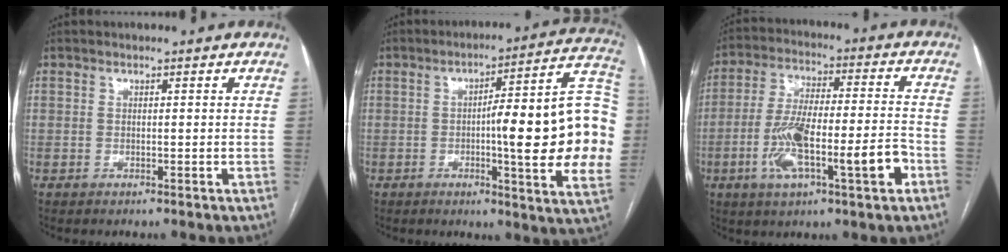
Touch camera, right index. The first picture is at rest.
{"total": 22.3, "force": [-0.9, 2.6, 22.2], "torque": [-0.196, 0.036, -0.007]}
{"total": 14.8, "force": [-5.1, 2.3, 13.7], "torque": [-0.248, 0.009, -0.083]}